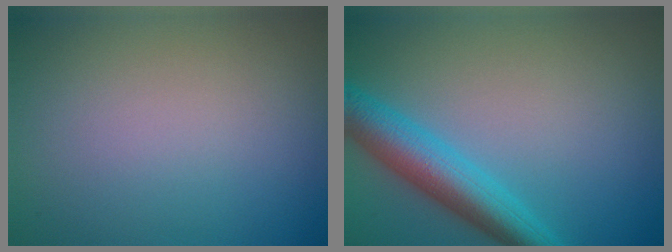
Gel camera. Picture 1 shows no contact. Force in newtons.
{"total": 5.4, "press": 5.4, "slide": 0.1}